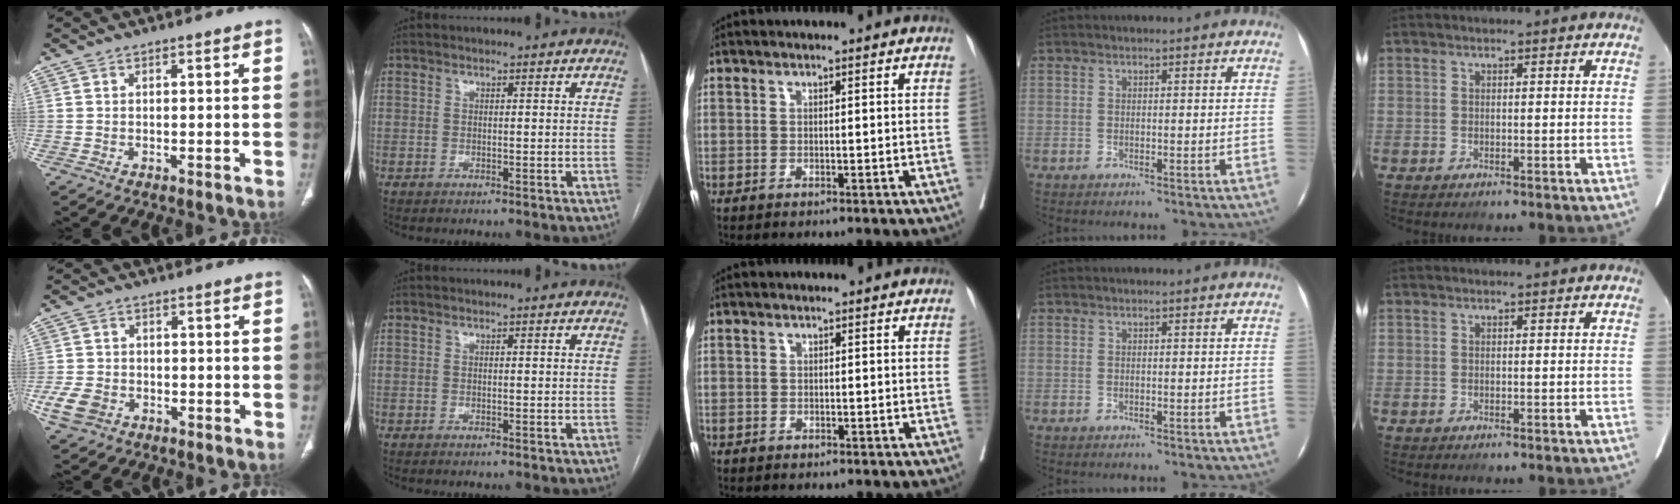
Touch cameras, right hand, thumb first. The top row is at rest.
{"thumb": {"total": 6.3, "force": [-2.4, 4.8, 3.2], "torque": [-0.070, 0.010, -0.040]}, "middle": {"total": 0.7, "force": [-0.3, 0.6, -0.2], "torque": [0.003, 0.008, -0.005]}}